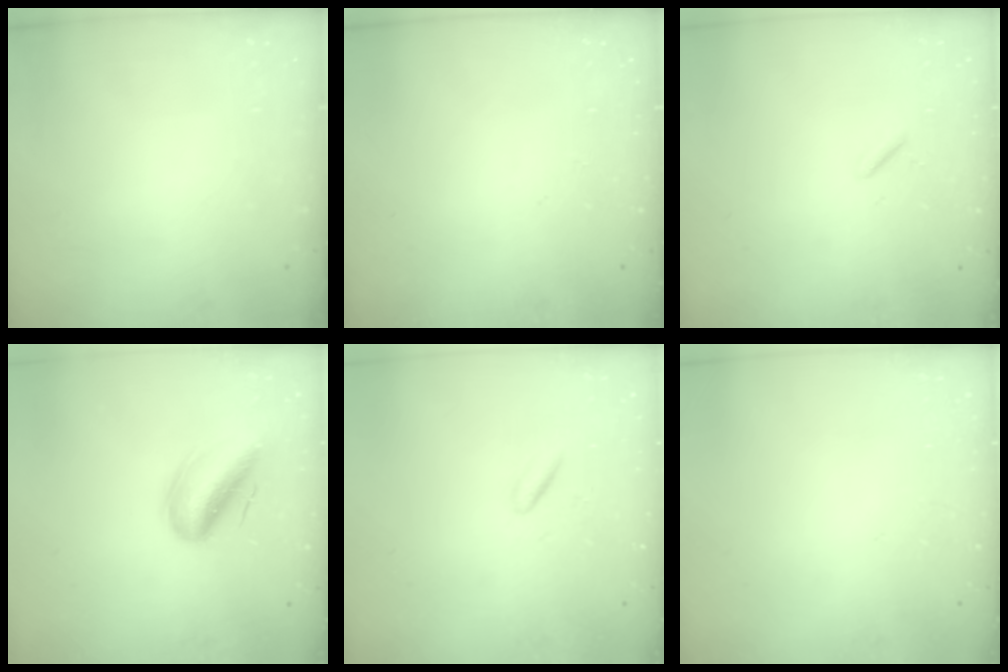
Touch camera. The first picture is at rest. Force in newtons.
{"total": 0.0}
{"total": 1.0, "press": 0.9, "slide": 0.4}
{"total": 12.8, "press": 12.3, "slide": 3.4}
{"total": 1.7, "press": 1.5, "slide": 0.7}
{"total": 2.2, "press": 2.2, "slide": 0.1}